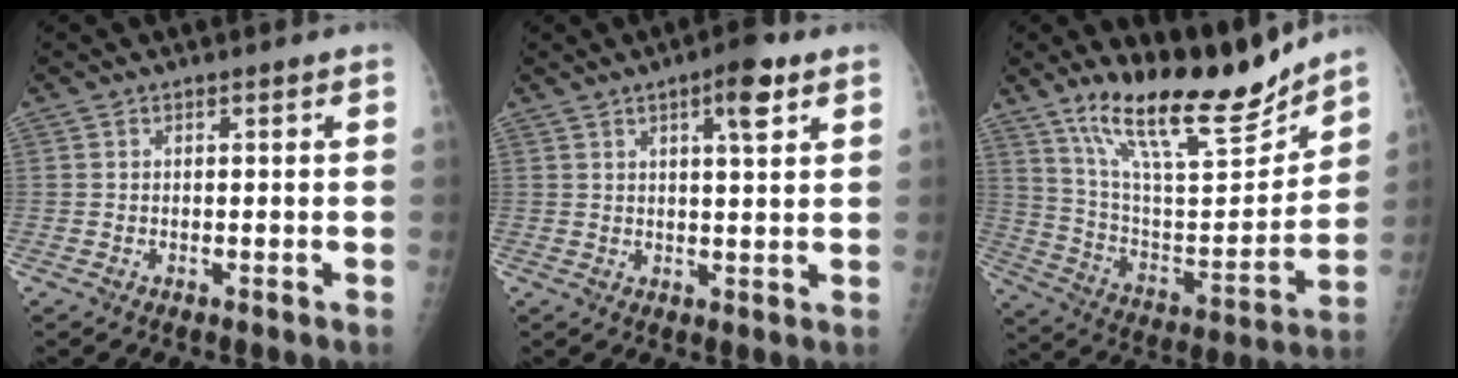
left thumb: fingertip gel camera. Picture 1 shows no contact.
{"total": 6.5, "force": [3.3, 1.7, 5.4], "torque": [-0.070, -0.013, 0.045]}
{"total": 21.3, "force": [16.8, 5.4, 11.8], "torque": [-0.160, -0.100, 0.290]}